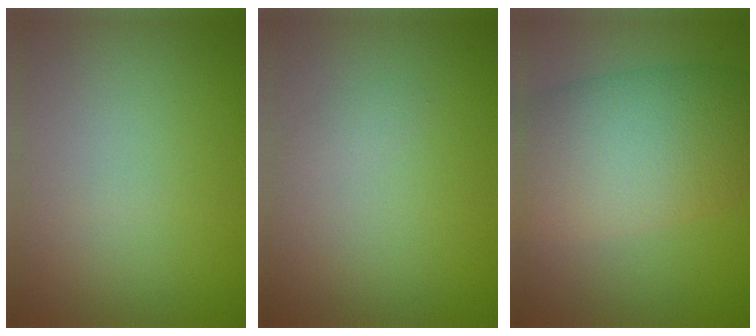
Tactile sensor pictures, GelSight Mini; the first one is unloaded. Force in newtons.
{"total": 0.6, "press": 0.6, "slide": 0.0}
{"total": 10.9, "press": 10.9, "slide": 0.3}